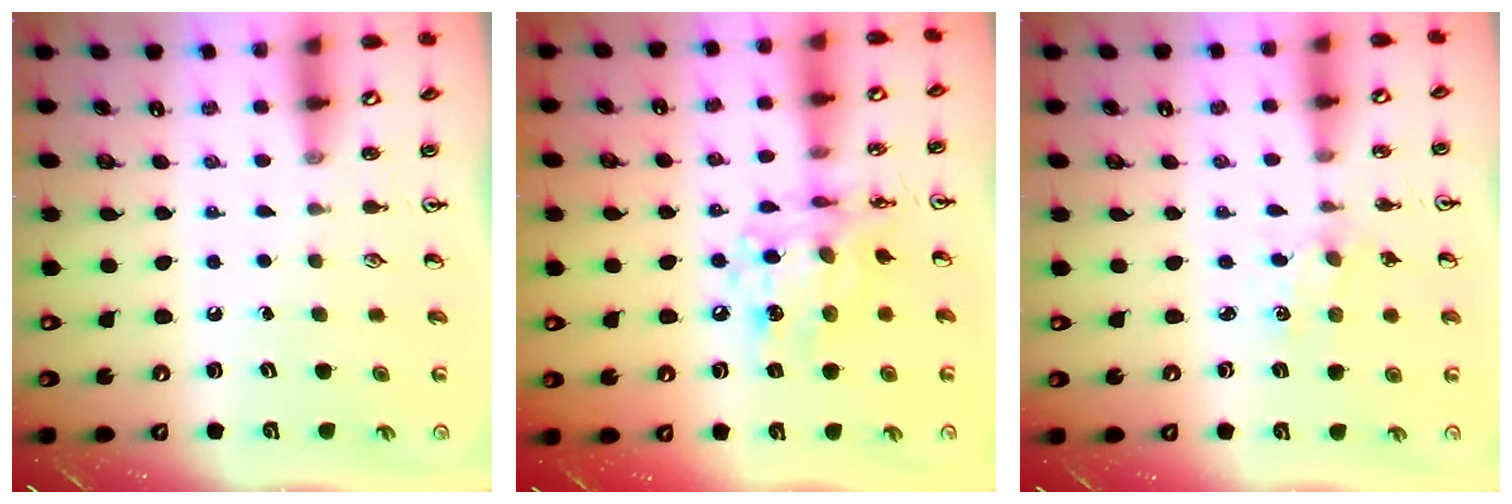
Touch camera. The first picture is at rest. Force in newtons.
{"total": 12.9, "press": 12.8, "slide": 1.1}
{"total": 0.7, "press": 0.7, "slide": 0.2}